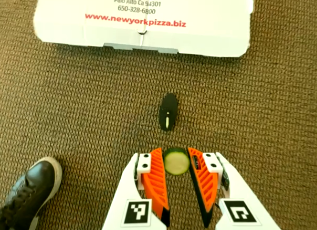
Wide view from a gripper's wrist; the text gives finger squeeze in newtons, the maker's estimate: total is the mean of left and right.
{"total": 7.3, "left": 7.1, "right": 7.6}